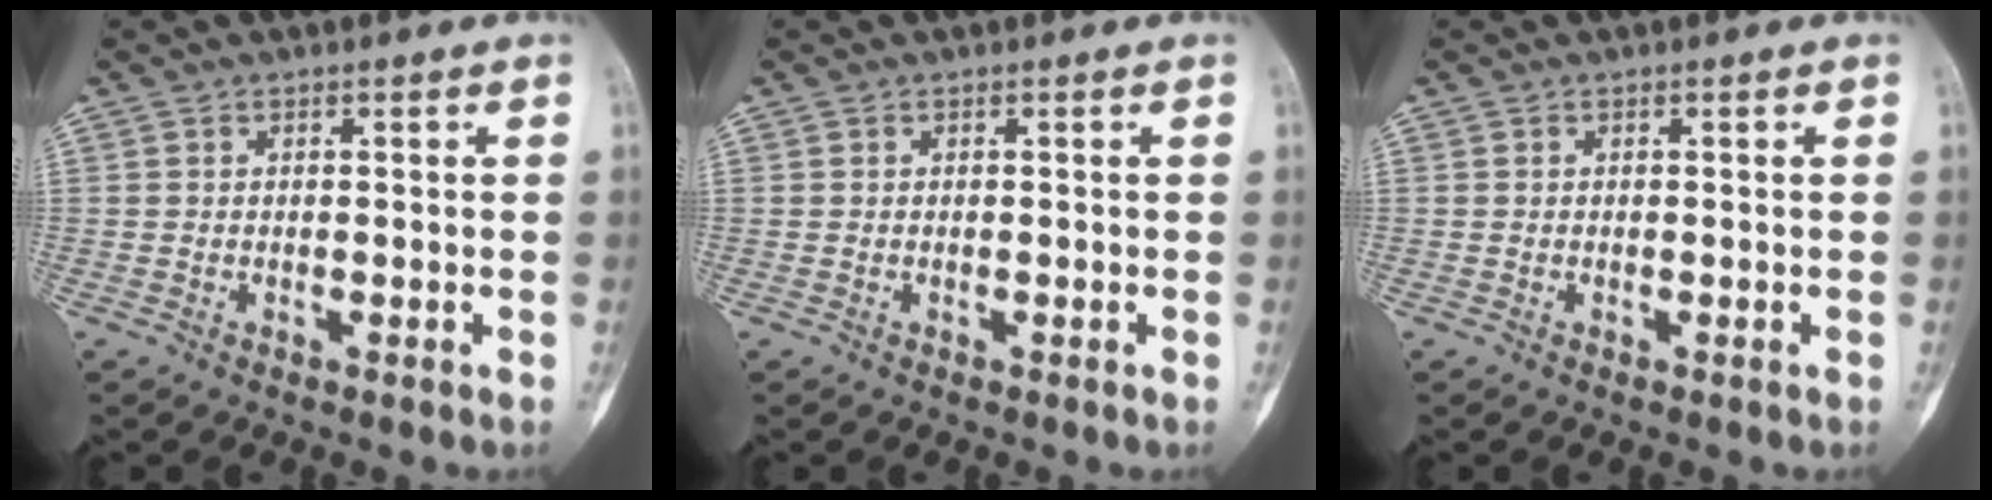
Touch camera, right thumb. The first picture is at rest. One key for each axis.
{"total": 0.0}
{"total": 0.0}